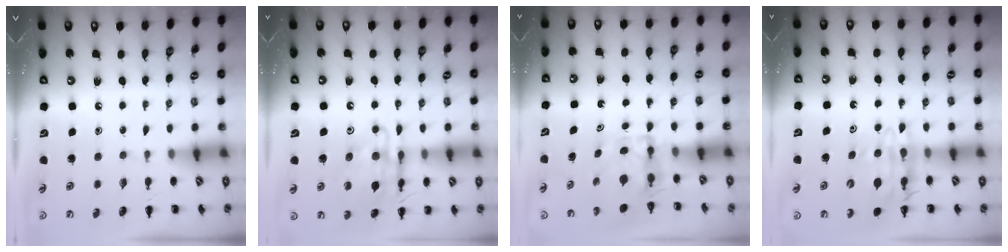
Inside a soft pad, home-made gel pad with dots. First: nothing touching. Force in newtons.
{"total": 15.0, "press": 14.7, "slide": 3.1}
{"total": 3.9, "press": 3.8, "slide": 0.3}
{"total": 12.2, "press": 11.7, "slide": 3.5}